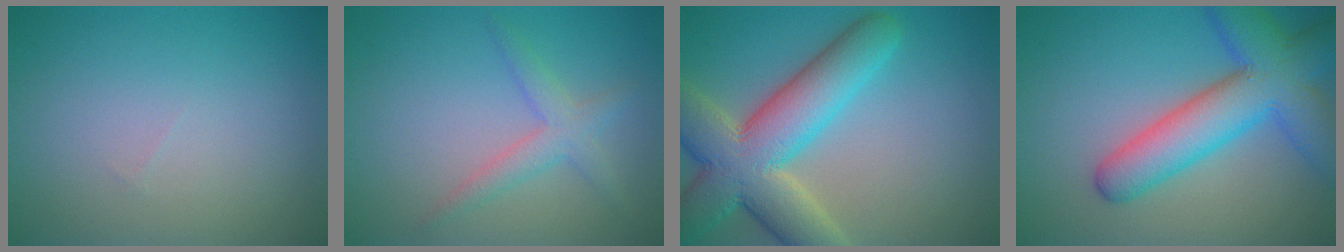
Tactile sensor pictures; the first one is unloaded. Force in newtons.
{"total": 2.5, "press": 2.5, "slide": 0.2}
{"total": 10.3, "press": 10.3, "slide": 0.7}
{"total": 8.8, "press": 8.8, "slide": 0.4}